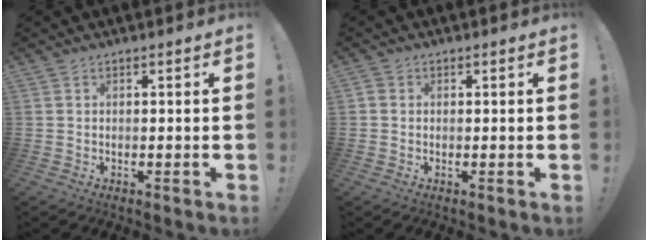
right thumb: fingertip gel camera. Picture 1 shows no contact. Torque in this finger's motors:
{"motor_torque": [0.00, 0.00, -0.03, -0.01, 0.03]}